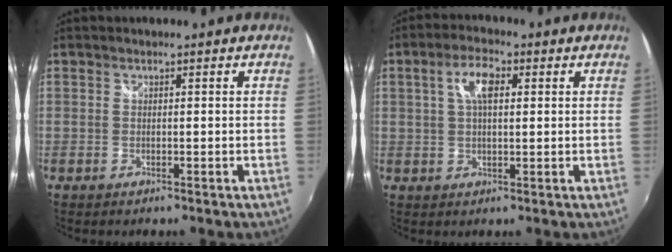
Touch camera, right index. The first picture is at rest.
{"total": 5.8, "force": [1.6, 2.5, 5.0], "torque": [-0.093, 0.014, 0.028]}